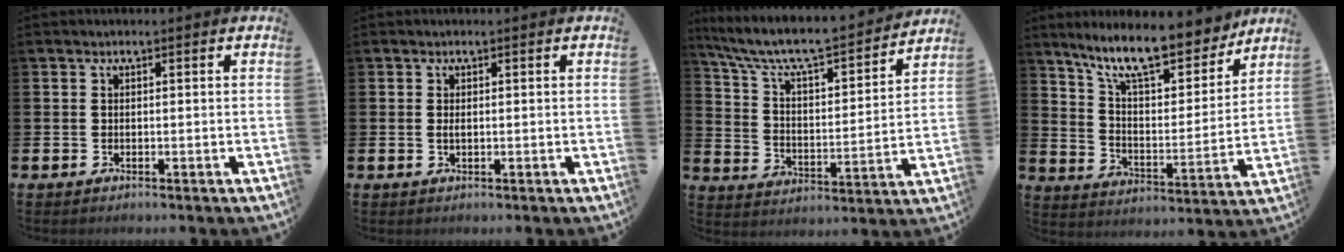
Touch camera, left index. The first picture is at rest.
{"total": 0.7, "force": [0.1, 0.2, 0.6], "torque": [-0.011, 0.001, 0.000]}
{"total": 8.0, "force": [7.2, 1.4, 3.3], "torque": [-0.099, -0.057, 0.117]}
{"total": 12.6, "force": [10.6, 3.1, 6.1], "torque": [-0.129, -0.066, 0.184]}